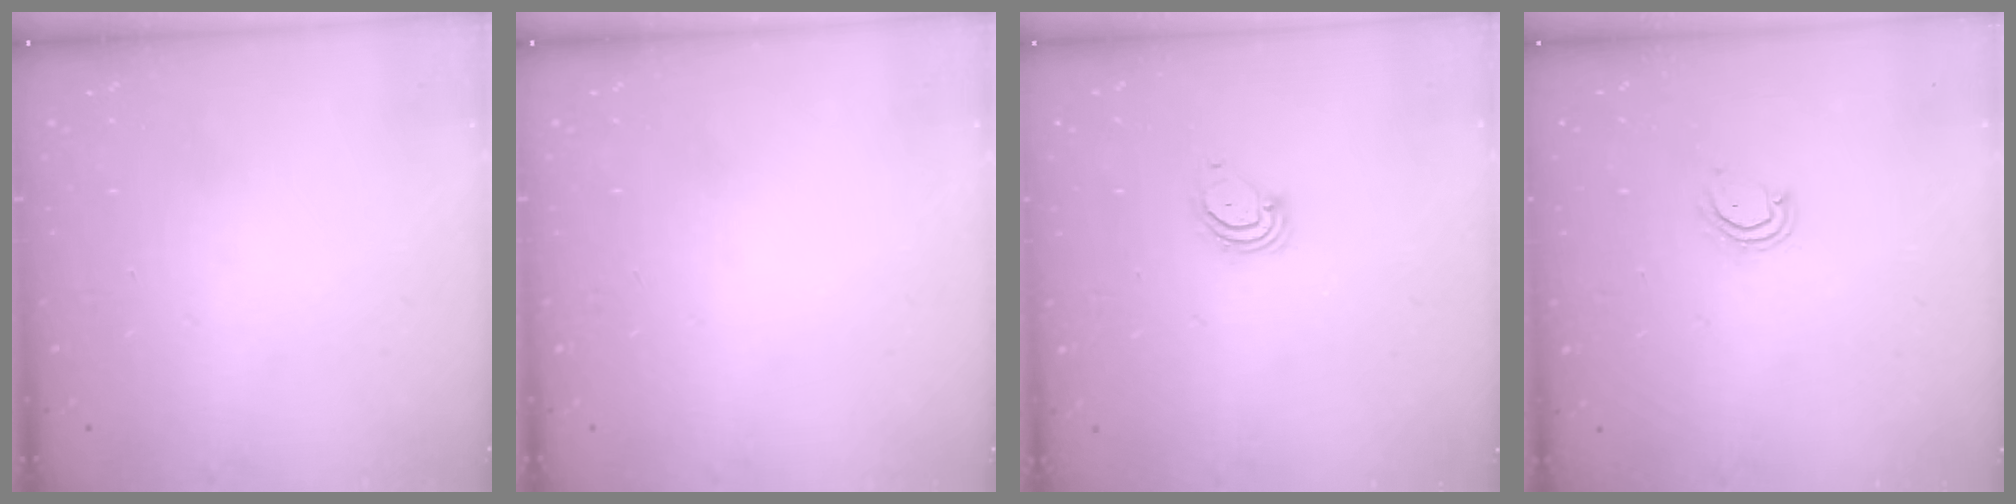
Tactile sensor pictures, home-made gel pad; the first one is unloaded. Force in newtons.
{"total": 0.0}
{"total": 3.1, "press": 3.1, "slide": 0.3}
{"total": 3.9, "press": 3.9, "slide": 0.4}